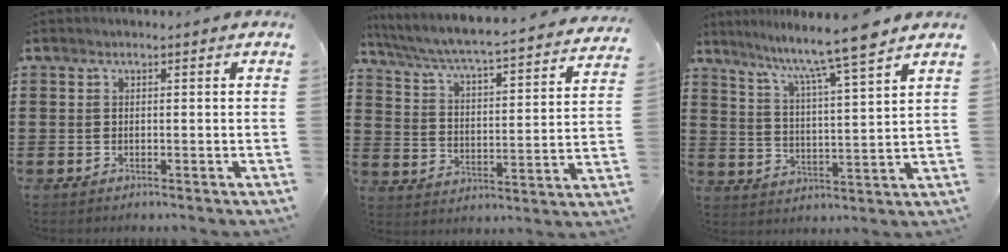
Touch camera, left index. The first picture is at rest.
{"total": 4.5, "force": [4.2, -0.3, 1.6], "torque": [-0.056, -0.042, 0.059]}
{"total": 8.0, "force": [6.8, -1.1, 3.9], "torque": [-0.100, -0.044, 0.111]}